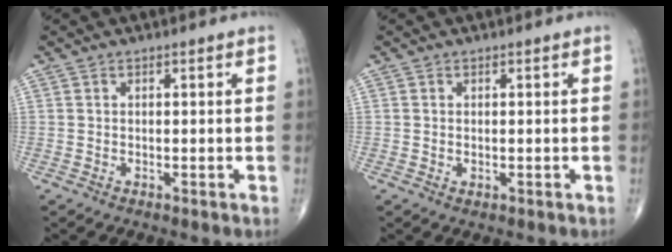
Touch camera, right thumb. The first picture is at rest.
{"total": 0.7, "force": [-0.1, 0.5, 0.6], "torque": [-0.012, -0.003, 0.001]}